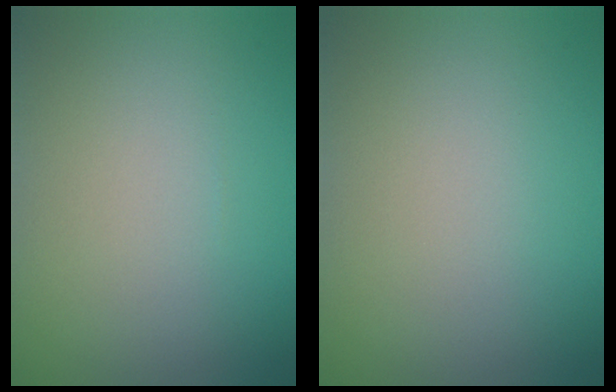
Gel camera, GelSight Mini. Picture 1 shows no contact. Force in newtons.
{"total": 0.0}